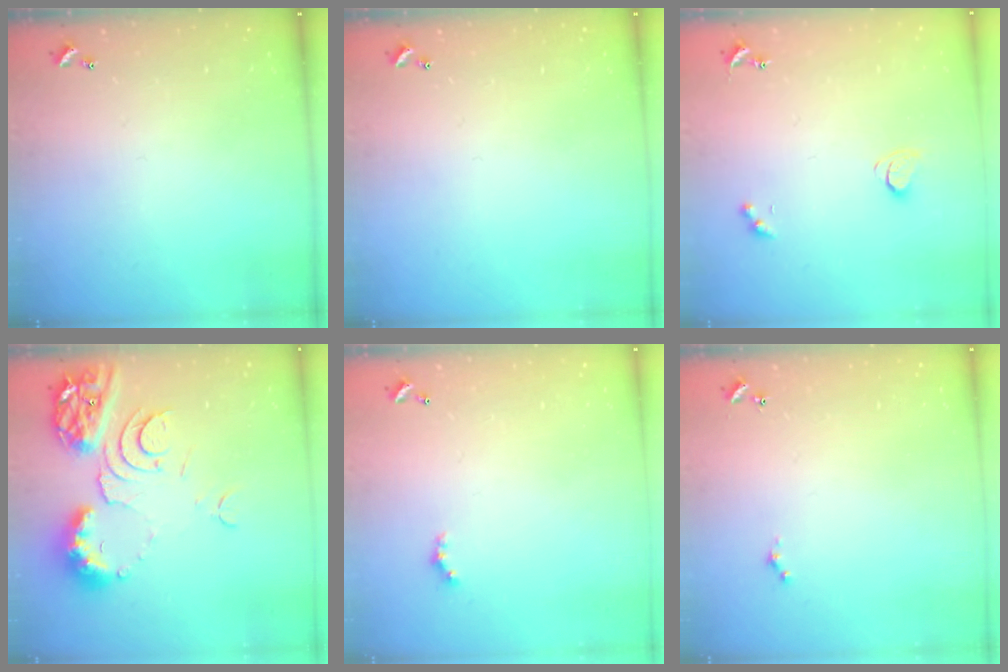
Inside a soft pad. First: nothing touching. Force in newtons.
{"total": 0.0}
{"total": 2.1, "press": 2.1, "slide": 0.4}
{"total": 11.1, "press": 11.0, "slide": 1.3}
{"total": 1.6, "press": 1.6, "slide": 0.4}
{"total": 0.0}